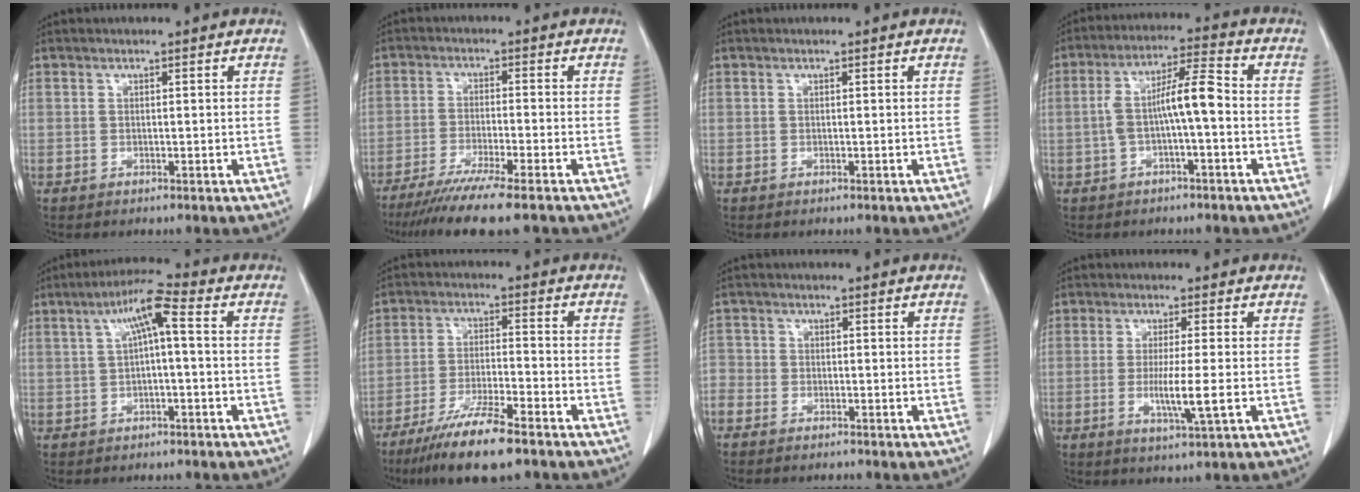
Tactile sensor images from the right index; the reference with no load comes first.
{"total": 10.4, "force": [-8.2, -0.7, 6.3], "torque": [-0.093, -0.030, -0.131]}
{"total": 0.0}
{"total": 7.8, "force": [-0.9, 1.2, 7.6], "torque": [-0.144, 0.030, -0.018]}
{"total": 6.2, "force": [1.0, 0.7, 6.1], "torque": [-0.109, 0.028, 0.015]}
{"total": 10.5, "force": [-7.5, 0.8, 7.3], "torque": [-0.136, -0.028, -0.136]}
{"total": 5.2, "force": [-4.0, 3.4, 0.1], "torque": [-0.013, 0.006, -0.082]}
{"total": 5.7, "force": [-1.2, -0.4, 5.6], "torque": [-0.106, -0.017, -0.023]}